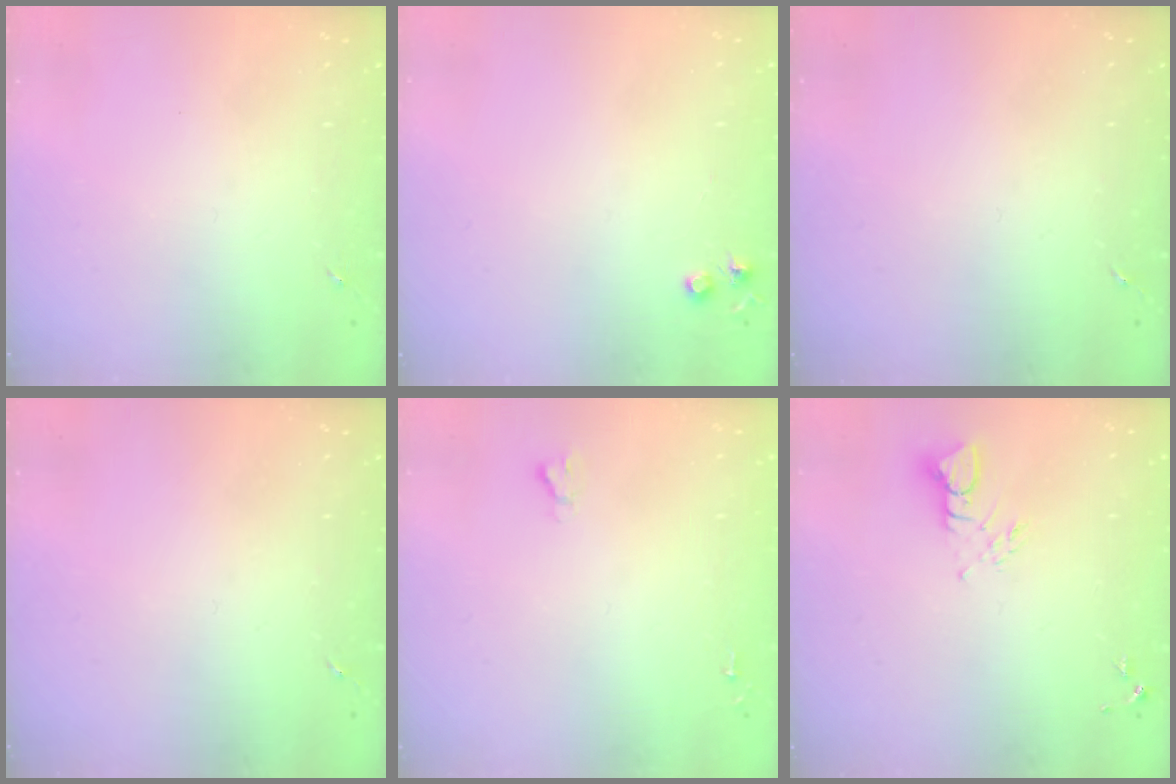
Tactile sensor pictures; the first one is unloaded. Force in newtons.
{"total": 4.2, "press": 4.1, "slide": 0.7}
{"total": 0.0}
{"total": 0.0}
{"total": 1.6, "press": 1.6, "slide": 0.2}
{"total": 3.8, "press": 3.8, "slide": 0.3}